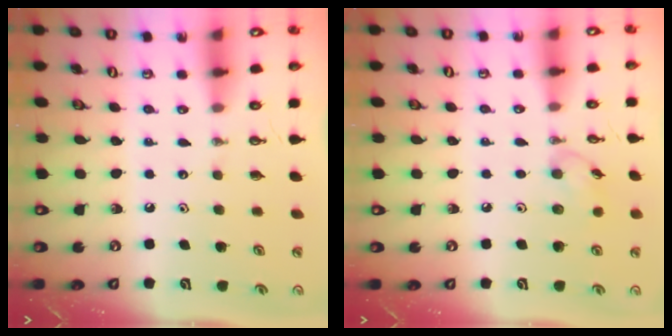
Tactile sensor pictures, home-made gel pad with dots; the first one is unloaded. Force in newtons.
{"total": 6.6, "press": 6.6, "slide": 0.8}